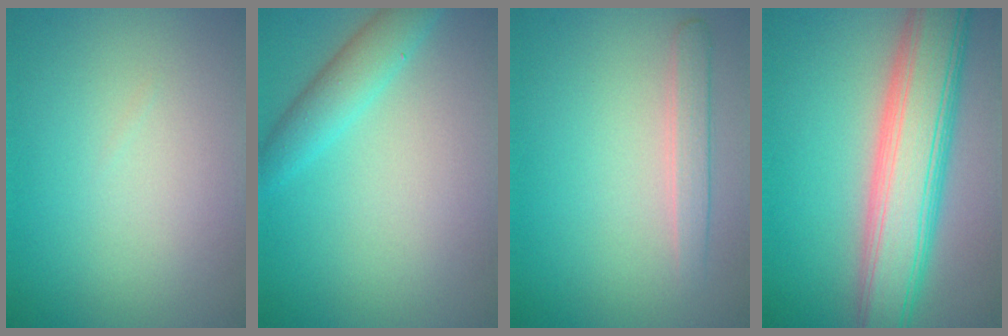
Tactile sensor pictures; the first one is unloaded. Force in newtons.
{"total": 2.9, "press": 2.9, "slide": 0.2}
{"total": 1.8, "press": 1.8, "slide": 0.1}
{"total": 8.6, "press": 8.6, "slide": 0.3}